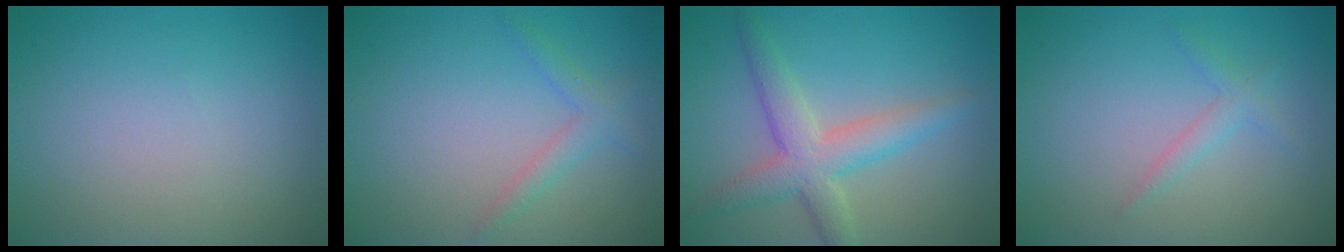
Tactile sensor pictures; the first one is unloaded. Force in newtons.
{"total": 1.8, "press": 1.8, "slide": 0.1}
{"total": 4.6, "press": 4.6, "slide": 0.0}
{"total": 1.4, "press": 1.4, "slide": 0.0}